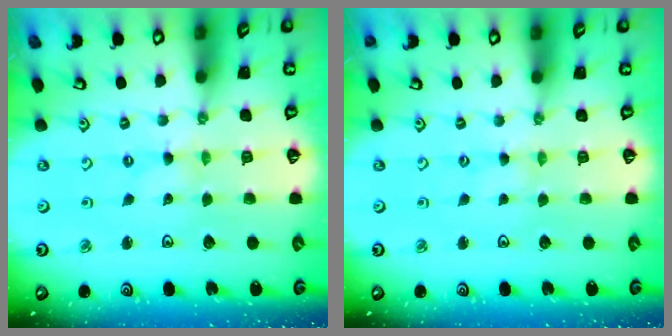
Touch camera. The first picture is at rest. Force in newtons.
{"total": 0.0}